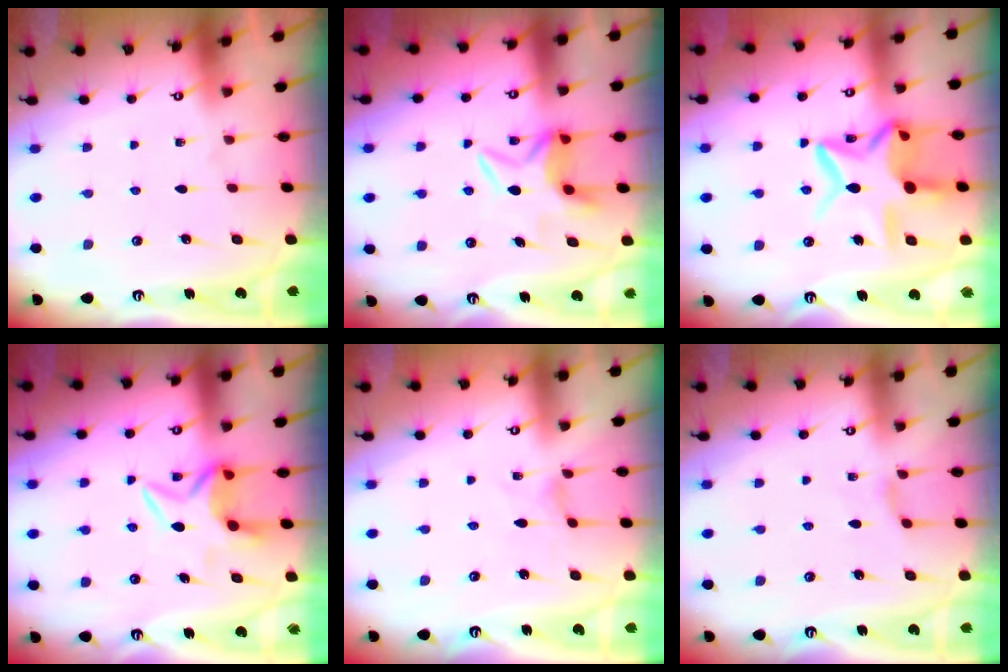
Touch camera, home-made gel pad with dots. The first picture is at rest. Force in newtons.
{"total": 6.1, "press": 6.0, "slide": 0.8}
{"total": 16.0, "press": 16.0, "slide": 1.7}
{"total": 6.6, "press": 6.5, "slide": 1.0}
{"total": 0.0}
{"total": 1.9, "press": 1.9, "slide": 0.4}